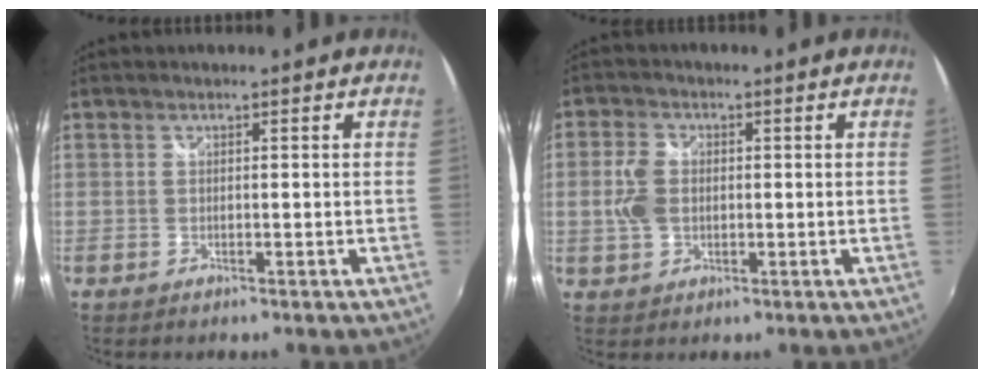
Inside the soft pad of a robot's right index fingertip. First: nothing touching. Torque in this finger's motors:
{"motor_torque": [0.11, -0.05, 0.09, 0.03]}